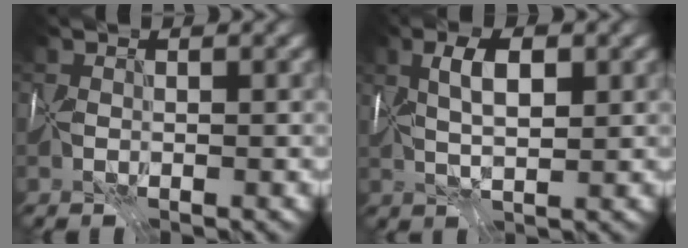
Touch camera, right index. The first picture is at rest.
{"total": 4.0, "force": [1.1, 1.4, 3.6], "torque": [-0.070, 0.006, 0.020]}